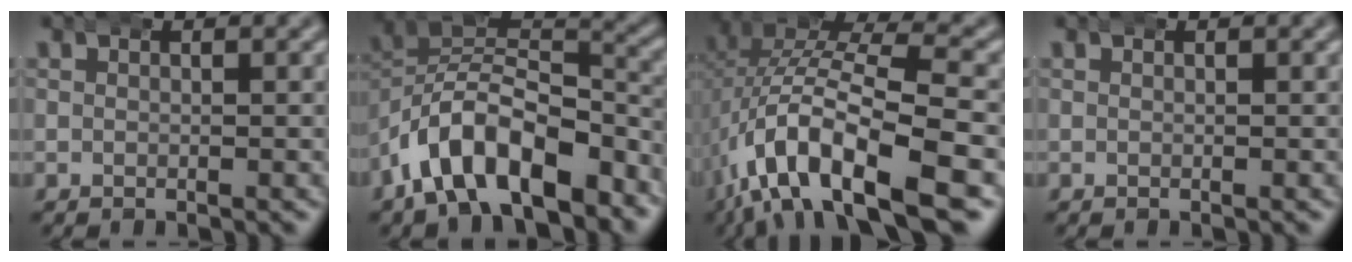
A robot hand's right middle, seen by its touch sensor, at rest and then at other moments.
{"total": 11.9, "force": [-6.1, 7.7, 6.8], "torque": [-0.132, -0.028, -0.092]}
{"total": 13.3, "force": [-4.7, 7.1, 10.2], "torque": [-0.202, -0.031, -0.057]}
{"total": 0.0}